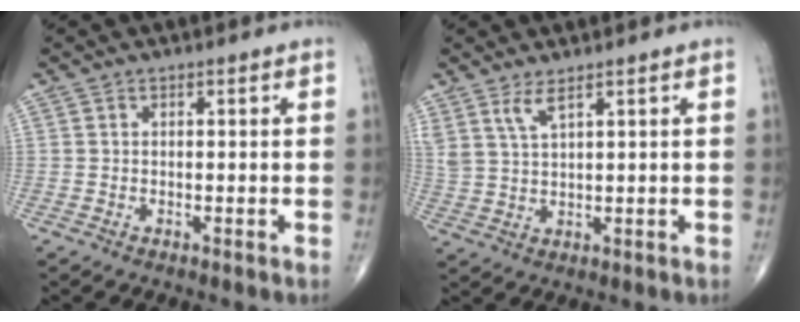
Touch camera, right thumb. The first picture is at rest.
{"total": 4.0, "force": [2.7, 0.9, 2.8], "torque": [-0.067, -0.015, 0.063]}